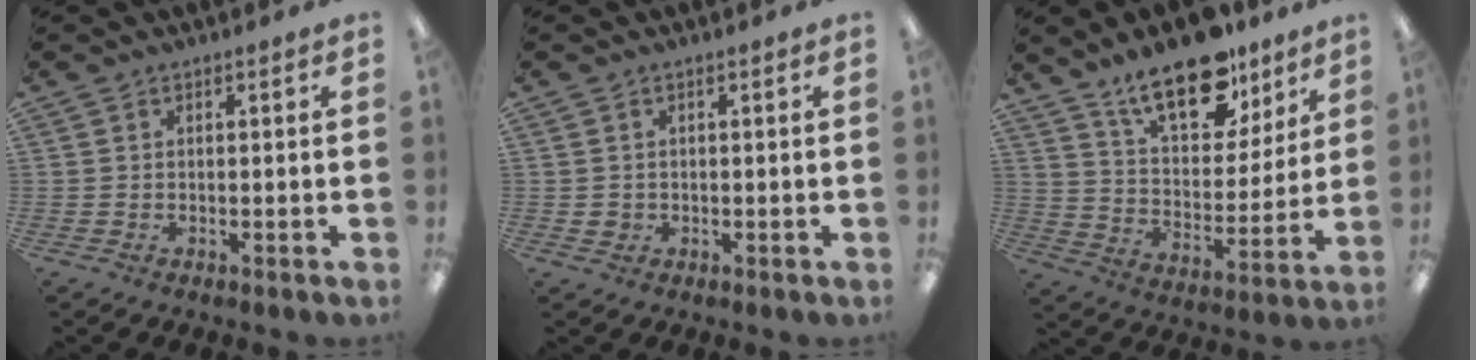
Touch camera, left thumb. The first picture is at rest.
{"total": 1.3, "force": [0.0, 1.3, 0.2], "torque": [-0.006, 0.004, -0.003]}
{"total": 19.1, "force": [13.4, 8.7, 10.4], "torque": [-0.166, -0.075, 0.232]}